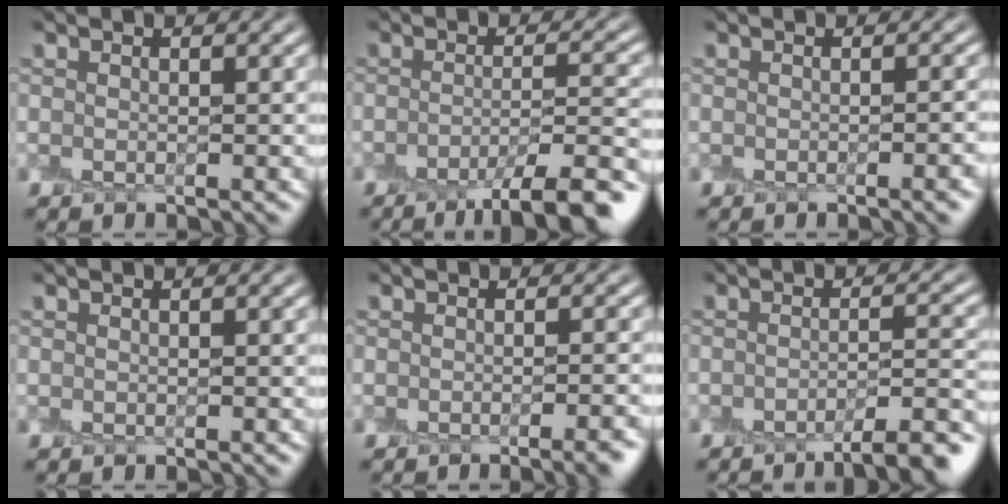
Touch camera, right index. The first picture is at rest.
{"total": 7.0, "force": [-4.5, 1.4, 5.2], "torque": [-0.069, -0.002, -0.068]}
{"total": 2.7, "force": [-1.6, 0.6, 2.1], "torque": [-0.016, -0.005, -0.017]}
{"total": 0.0}
{"total": 3.8, "force": [-2.5, 0.8, 2.7], "torque": [-0.020, -0.007, -0.026]}
{"total": 5.3, "force": [-3.9, 0.8, 3.4], "torque": [-0.047, -0.001, -0.058]}